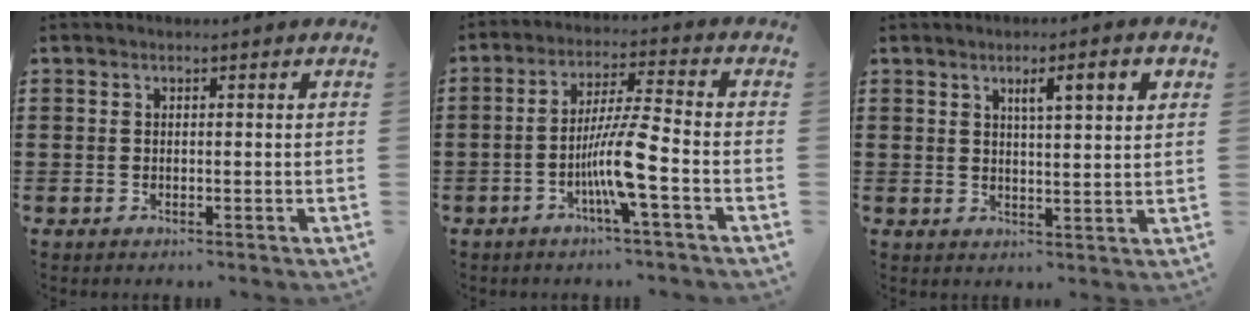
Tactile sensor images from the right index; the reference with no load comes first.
{"total": 8.1, "force": [-3.1, 0.1, 7.5], "torque": [-0.147, -0.008, -0.064]}
{"total": 4.9, "force": [2.0, 0.7, 4.5], "torque": [-0.080, -0.001, 0.028]}